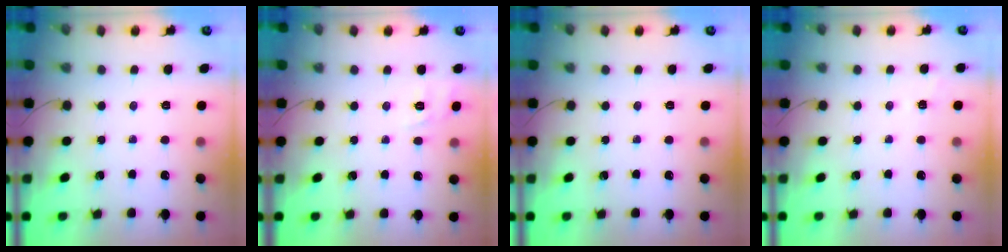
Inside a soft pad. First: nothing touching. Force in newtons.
{"total": 2.1, "press": 0.8, "slide": 1.9}
{"total": 0.0}
{"total": 1.9, "press": 1.3, "slide": 1.4}